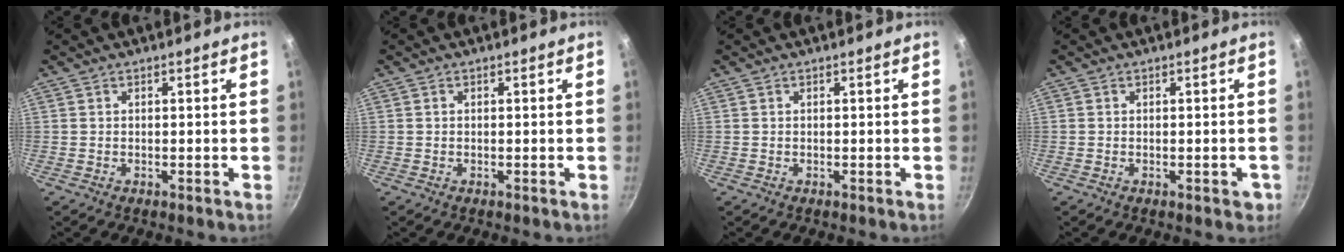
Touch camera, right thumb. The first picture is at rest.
{"total": 0.0}
{"total": 0.0}
{"total": 2.0, "force": [-0.8, 0.9, 1.6], "torque": [-0.011, 0.001, -0.012]}